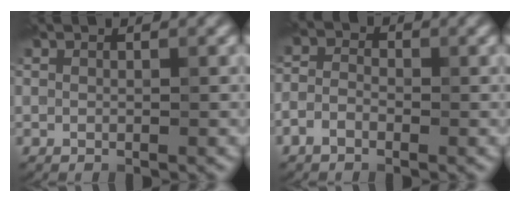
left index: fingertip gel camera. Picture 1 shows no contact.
{"total": 2.2, "force": [-1.2, 1.4, 1.2], "torque": [-0.023, 0.004, -0.035]}